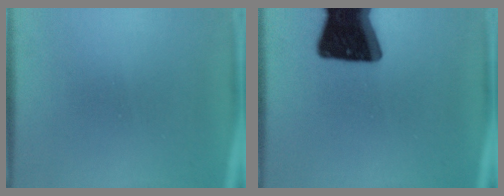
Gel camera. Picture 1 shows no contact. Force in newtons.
{"total": 19.6}